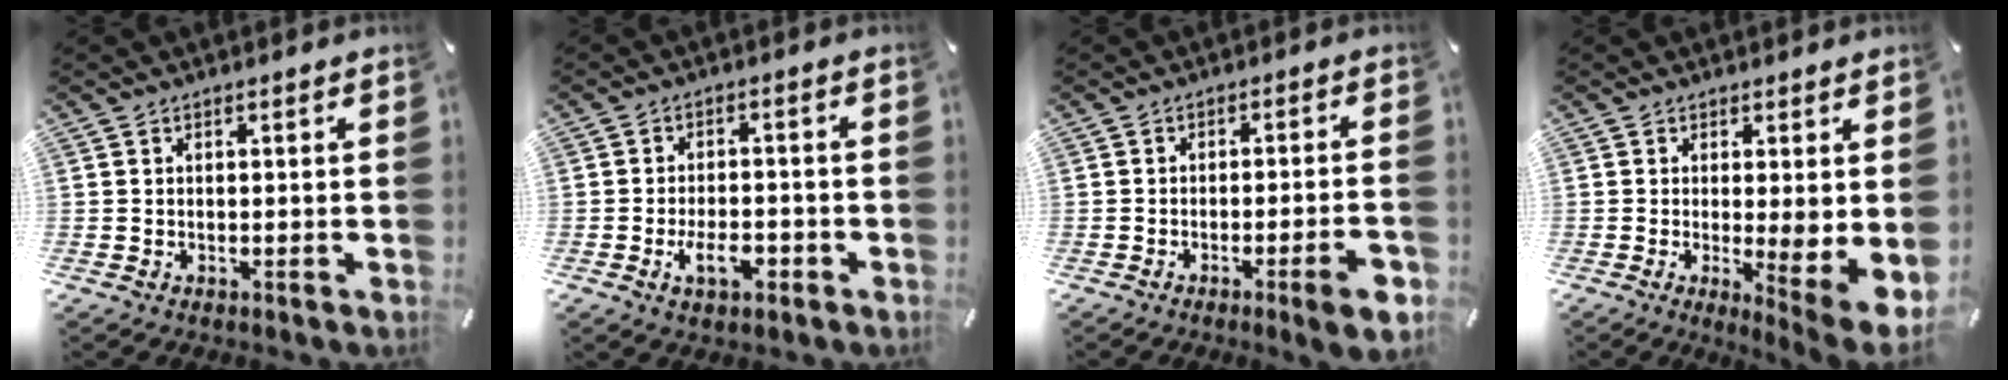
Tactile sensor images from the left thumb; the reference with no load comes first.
{"total": 6.9, "force": [-2.9, 3.8, 5.0], "torque": [-0.088, 0.007, -0.054]}
{"total": 7.8, "force": [-3.7, 1.0, 6.8], "torque": [-0.103, 0.005, -0.060]}
{"total": 6.5, "force": [-0.1, 0.7, 6.5], "torque": [-0.086, -0.031, 0.000]}